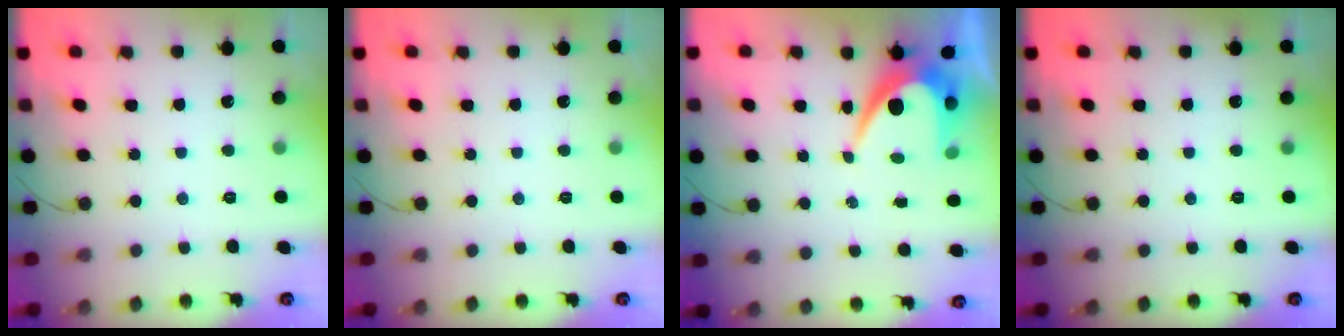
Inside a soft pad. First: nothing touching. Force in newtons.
{"total": 0.0}
{"total": 8.0, "press": 7.9, "slide": 0.7}
{"total": 0.0}